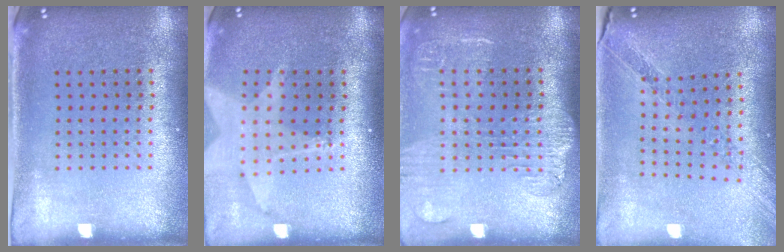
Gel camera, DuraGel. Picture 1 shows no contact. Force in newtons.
{"total": 1.9, "press": 1.5, "slide": 1.2}
{"total": 1.8, "press": 1.5, "slide": 0.9}
{"total": 1.1, "press": 1.1, "slide": 0.1}